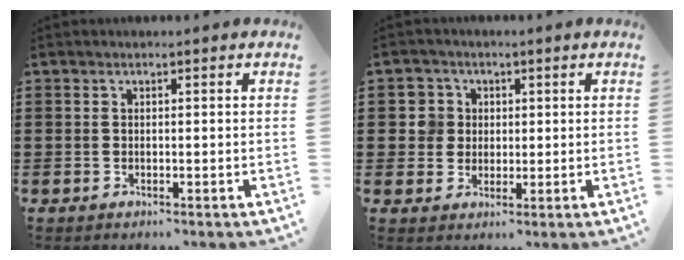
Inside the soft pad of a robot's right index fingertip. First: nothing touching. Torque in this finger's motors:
{"motor_torque": [0.14, -0.10, 0.03, 0.01]}